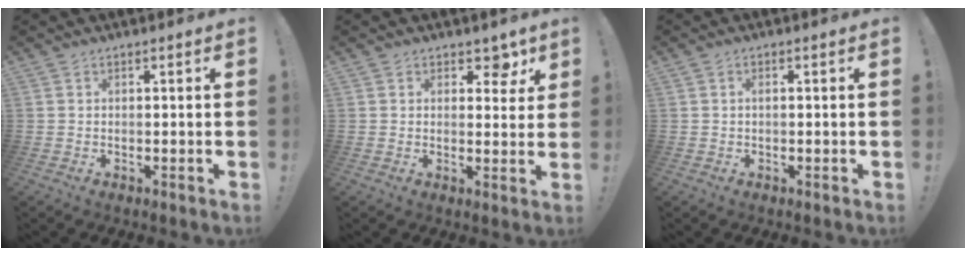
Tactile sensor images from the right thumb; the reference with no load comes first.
{"total": 5.3, "force": [3.7, 3.4, 1.5], "torque": [0.002, -0.034, 0.065]}
{"total": 0.9, "force": [0.0, 0.3, 0.9], "torque": [-0.017, 0.003, -0.002]}